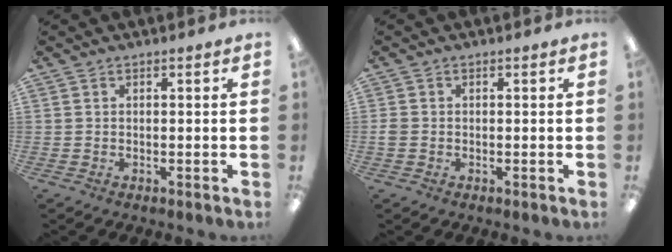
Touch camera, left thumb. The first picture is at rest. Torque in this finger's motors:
{"motor_torque": [-0.22, 0.19, -0.11, 0.09, 0.00]}